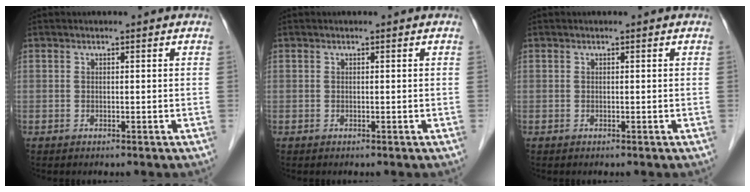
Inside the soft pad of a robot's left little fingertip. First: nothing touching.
{"total": 0.0}
{"total": 0.0}